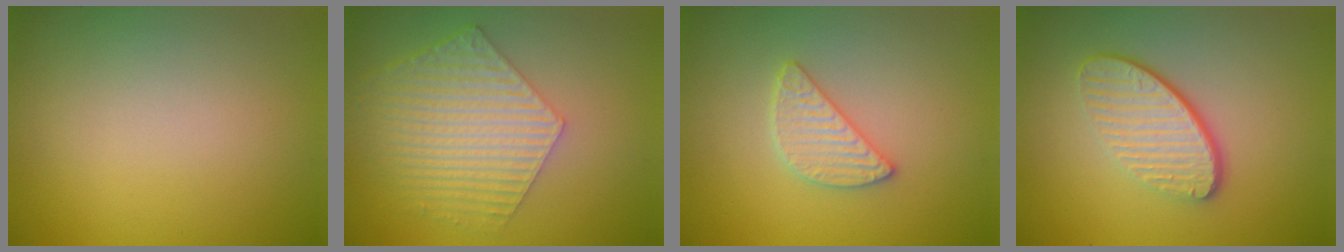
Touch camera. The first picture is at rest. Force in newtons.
{"total": 5.9, "press": 4.4, "slide": 3.9}
{"total": 2.6, "press": 2.6, "slide": 0.3}
{"total": 4.3, "press": 3.1, "slide": 3.0}